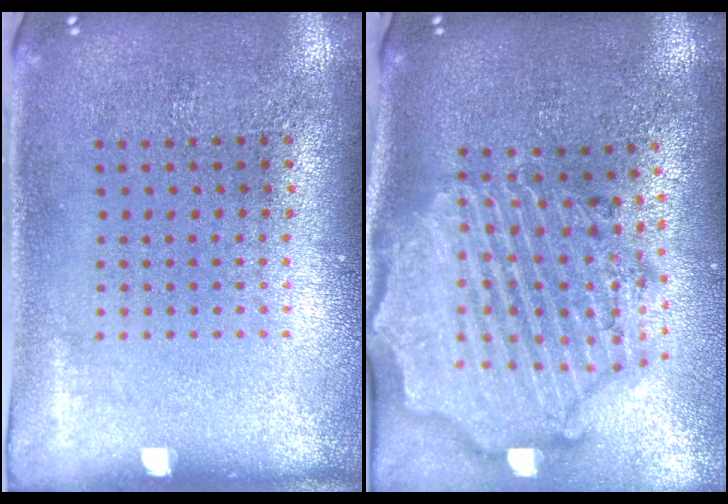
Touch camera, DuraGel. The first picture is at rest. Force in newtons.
{"total": 3.3, "press": 2.8, "slide": 1.7}